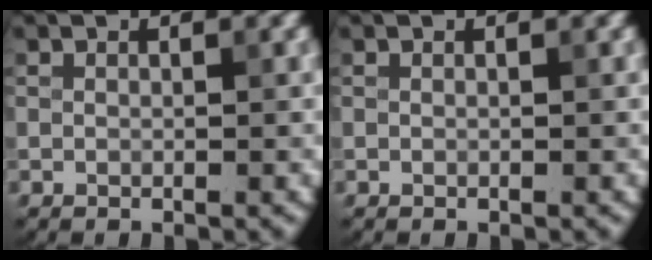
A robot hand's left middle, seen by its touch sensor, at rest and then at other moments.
{"total": 0.0}